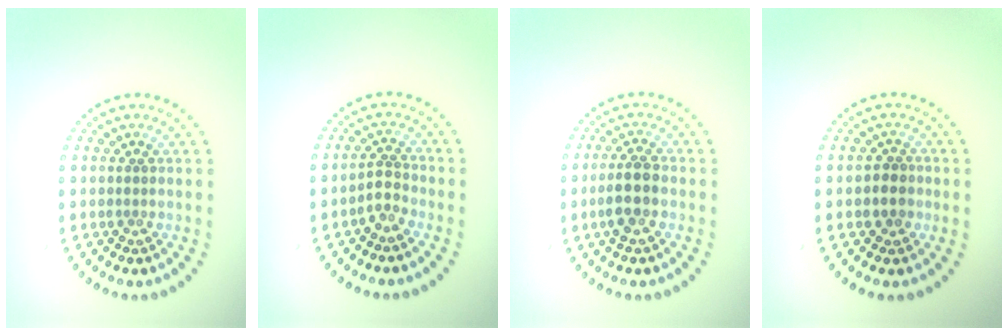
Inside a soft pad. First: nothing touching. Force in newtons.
{"total": 1.7, "press": 1.3, "slide": 1.2}
{"total": 2.9, "press": 2.8, "slide": 0.9}
{"total": 1.5, "press": 1.4, "slide": 0.7}